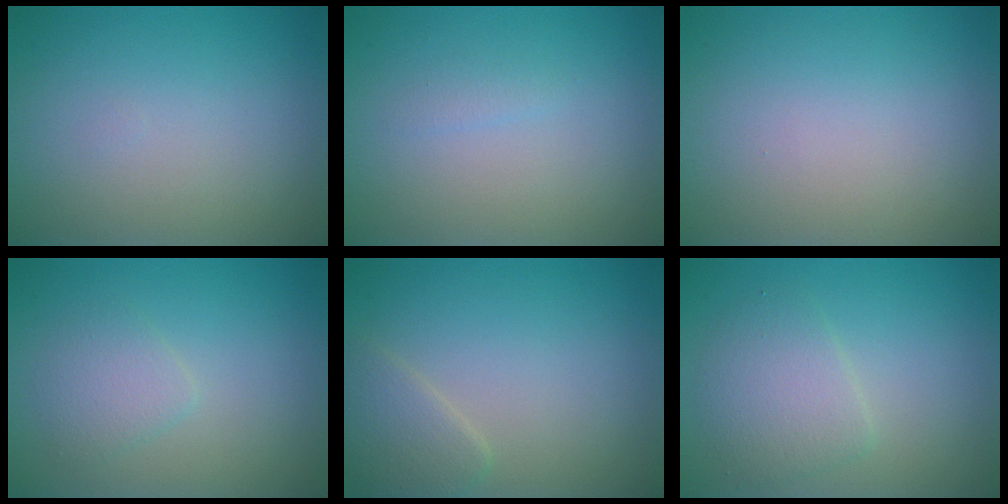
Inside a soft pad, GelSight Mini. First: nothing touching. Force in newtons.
{"total": 0.7, "press": 0.7, "slide": 0.0}
{"total": 0.0}
{"total": 1.9, "press": 1.9, "slide": 0.1}
{"total": 2.2, "press": 2.2, "slide": 0.1}
{"total": 3.1, "press": 3.1, "slide": 0.1}